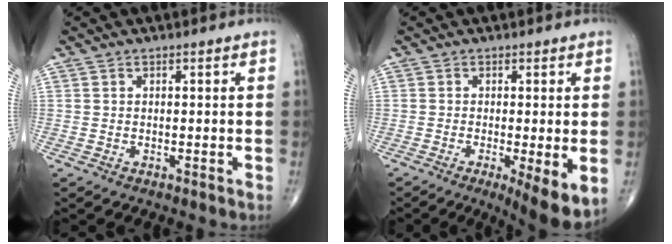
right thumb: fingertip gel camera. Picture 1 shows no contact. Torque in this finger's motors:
{"motor_torque": [0.15, 0.35, 0.33, 0.04, 0.08]}